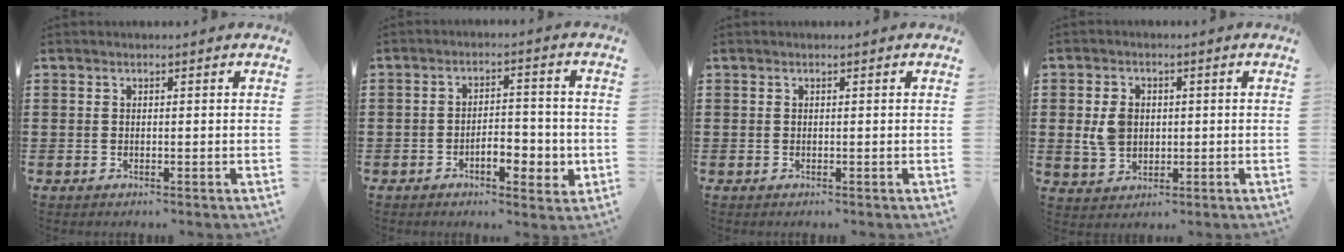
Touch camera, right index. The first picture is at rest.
{"total": 5.8, "force": [-2.1, 2.6, 4.8], "torque": [-0.064, 0.004, -0.041]}
{"total": 0.0}
{"total": 4.8, "force": [0.3, 3.5, 3.3], "torque": [-0.085, 0.006, 0.000]}